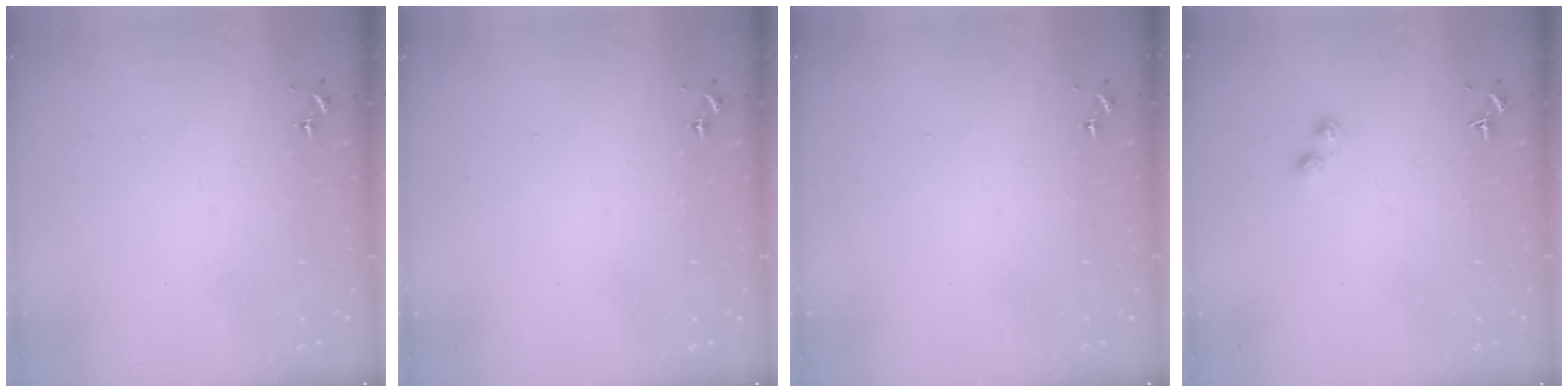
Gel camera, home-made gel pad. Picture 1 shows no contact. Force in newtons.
{"total": 0.0}
{"total": 0.0}
{"total": 2.8, "press": 2.7, "slide": 0.4}